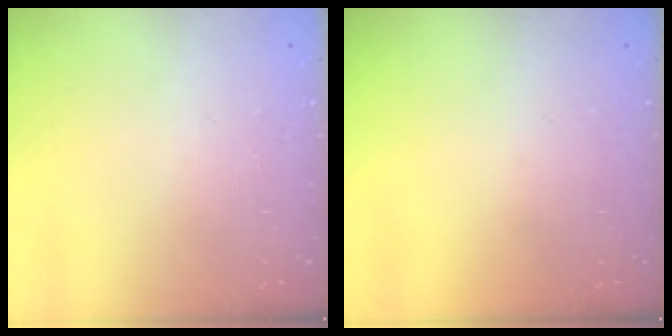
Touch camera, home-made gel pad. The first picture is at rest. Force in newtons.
{"total": 0.0}